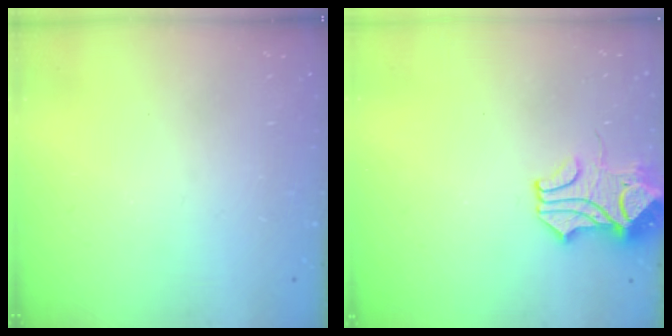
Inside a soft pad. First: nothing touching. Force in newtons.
{"total": 2.9, "press": 2.9, "slide": 0.6}